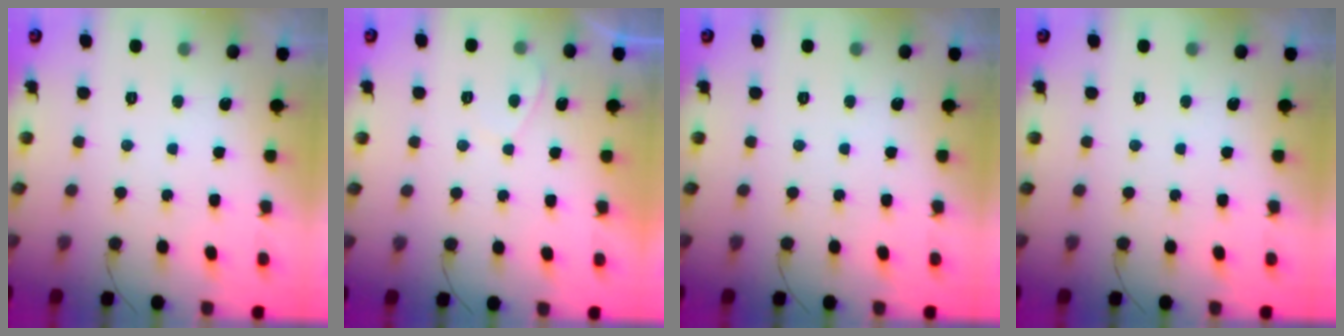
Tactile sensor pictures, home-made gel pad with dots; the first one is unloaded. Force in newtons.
{"total": 1.1, "press": 1.0, "slide": 0.5}
{"total": 0.0}
{"total": 0.0}